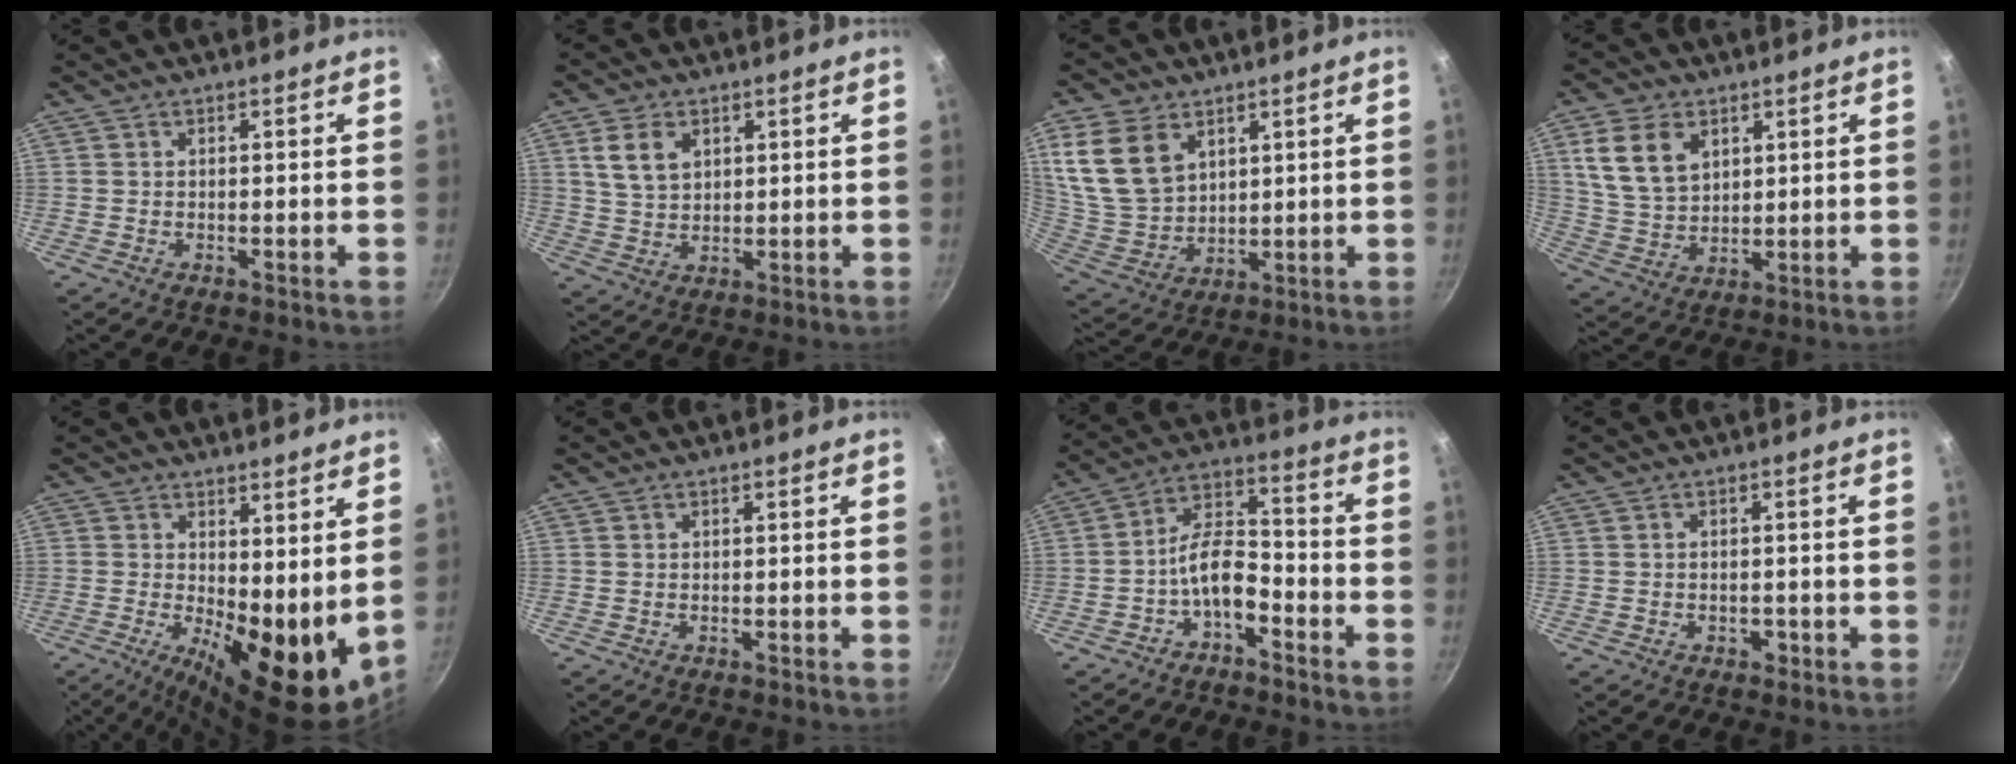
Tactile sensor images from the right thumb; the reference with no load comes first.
{"total": 6.7, "force": [2.5, 4.8, 4.0], "torque": [-0.060, -0.008, 0.052]}
{"total": 15.4, "force": [6.5, 10.8, 8.8], "torque": [-0.166, -0.029, 0.147]}
{"total": 11.1, "force": [4.2, 7.8, 6.7], "torque": [-0.111, -0.017, 0.091]}
{"total": 14.5, "force": [0.8, 6.1, 13.1], "torque": [-0.162, -0.027, 0.022]}
{"total": 0.0}
{"total": 8.6, "force": [-4.4, 4.4, 6.0], "torque": [-0.096, 0.059, -0.084]}
{"total": 1.5, "force": [-0.7, 0.9, 0.9], "torque": [-0.013, 0.004, -0.008]}